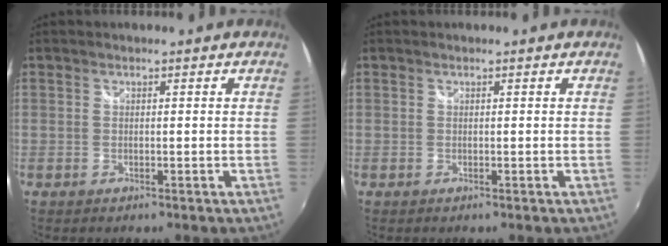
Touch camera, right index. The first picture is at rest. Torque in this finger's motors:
{"motor_torque": [-0.01, 0.02, -0.02, -0.01]}